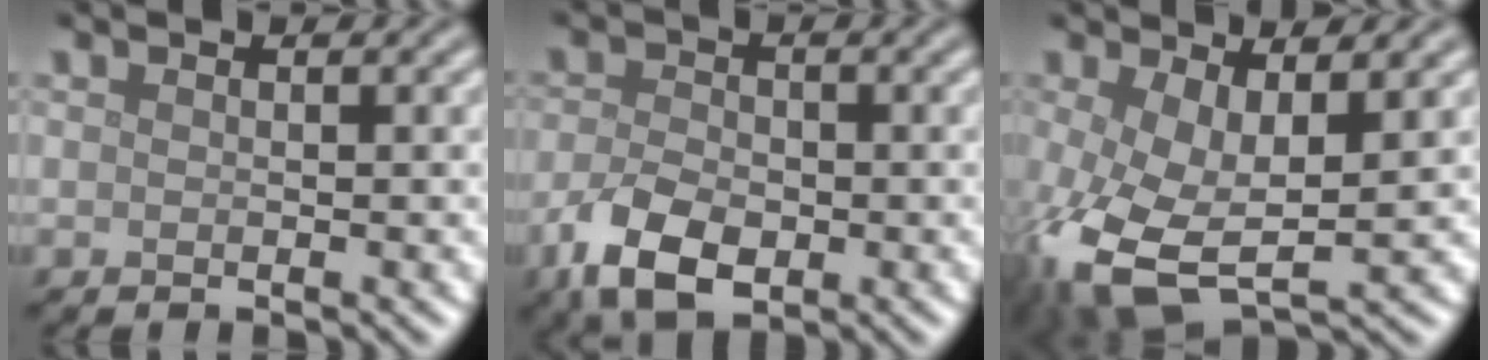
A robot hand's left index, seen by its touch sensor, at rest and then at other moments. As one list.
[{"total": 5.6, "force": [-2.4, 3.4, 3.8], "torque": [-0.083, -0.008, -0.049]}, {"total": 8.7, "force": [-0.8, 4.7, 7.3], "torque": [-0.177, -0.027, -0.005]}]